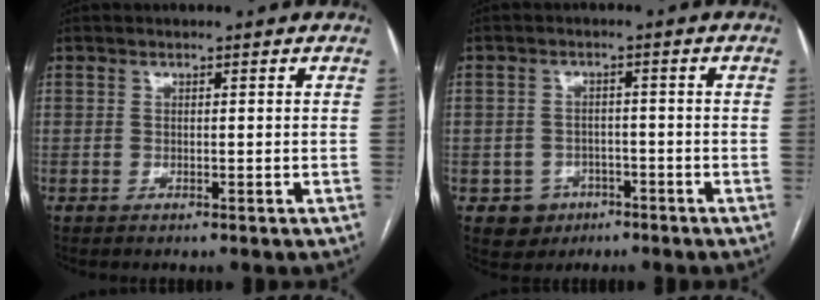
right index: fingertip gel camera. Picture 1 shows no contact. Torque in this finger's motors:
{"motor_torque": [-0.20, -0.09, -0.75, -0.21]}